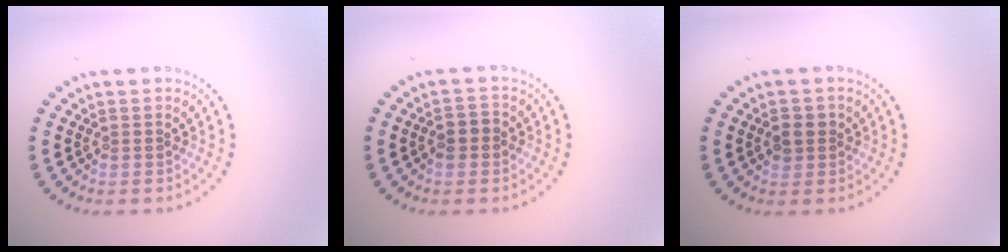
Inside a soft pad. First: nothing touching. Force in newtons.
{"total": 1.8, "press": 1.7, "slide": 0.4}
{"total": 1.7, "press": 1.6, "slide": 0.5}